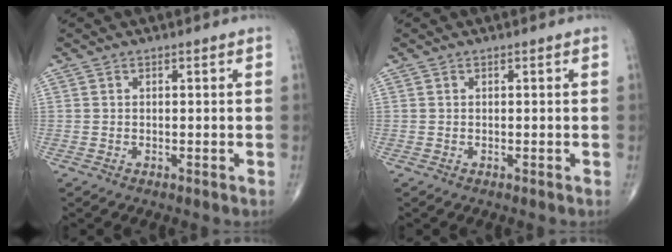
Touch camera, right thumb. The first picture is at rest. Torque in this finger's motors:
{"motor_torque": [0.06, -0.05, 0.00, 0.00, 0.01]}